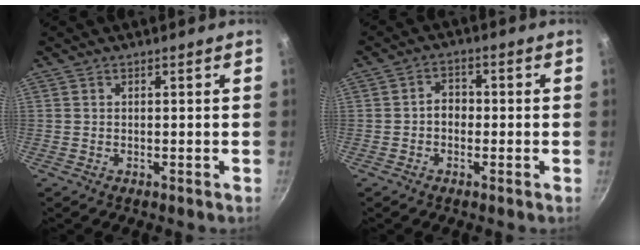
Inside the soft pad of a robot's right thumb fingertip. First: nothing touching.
{"total": 3.3, "force": [-0.6, 2.6, 2.0], "torque": [-0.012, 0.017, -0.019]}